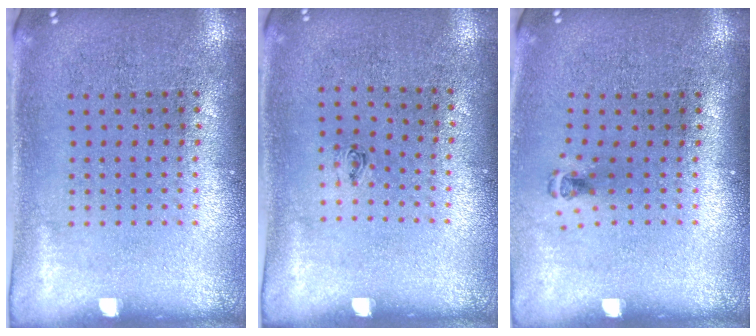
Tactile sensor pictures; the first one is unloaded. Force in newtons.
{"total": 0.5, "press": 0.1, "slide": 0.5}
{"total": 0.5, "press": 0.4, "slide": 0.4}